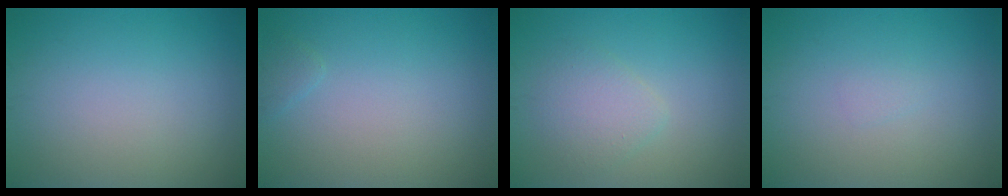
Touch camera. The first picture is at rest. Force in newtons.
{"total": 0.6, "press": 0.6, "slide": 0.1}
{"total": 2.4, "press": 2.4, "slide": 0.2}
{"total": 0.6, "press": 0.6, "slide": 0.1}